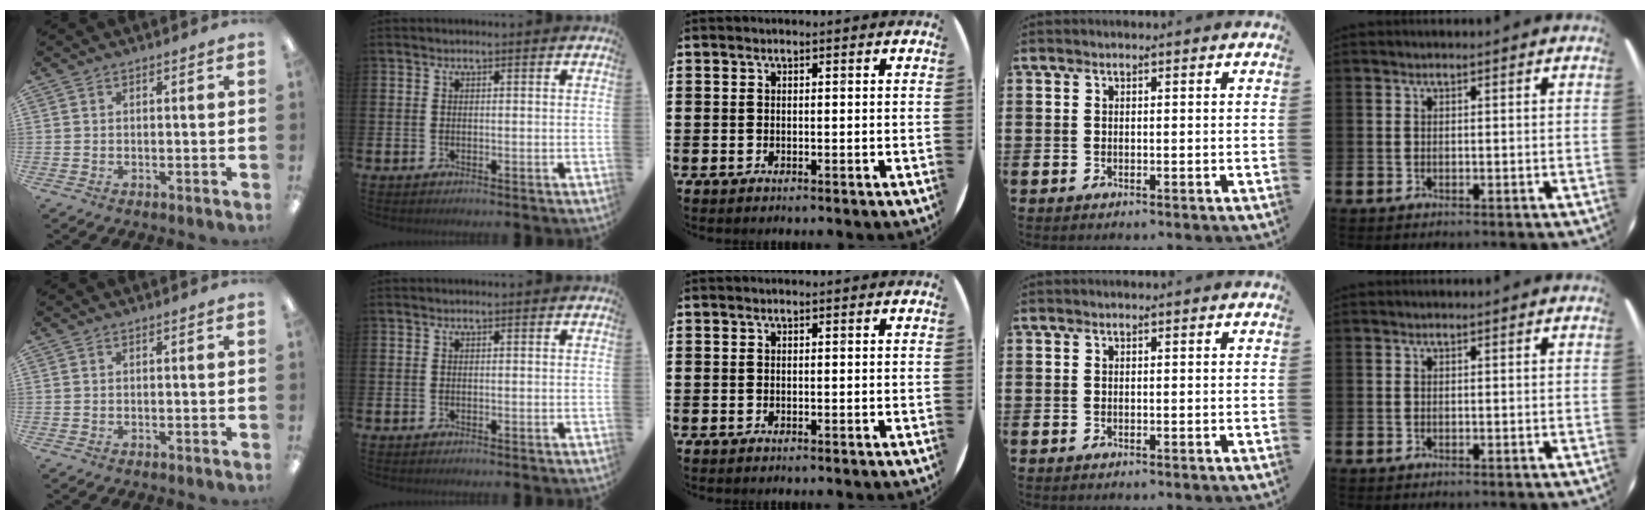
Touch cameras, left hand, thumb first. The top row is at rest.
{}